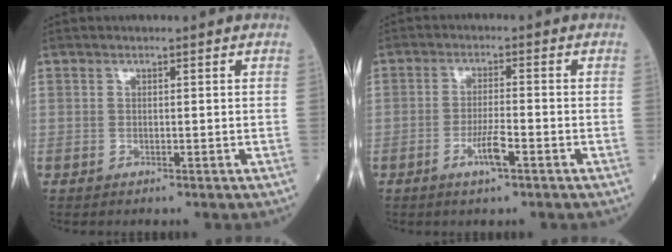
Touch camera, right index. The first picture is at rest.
{"total": 4.0, "force": [-2.0, 0.3, 3.5], "torque": [-0.067, -0.004, -0.038]}